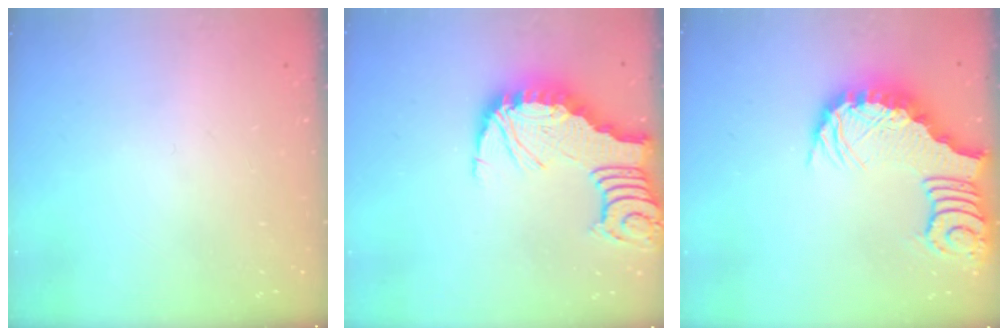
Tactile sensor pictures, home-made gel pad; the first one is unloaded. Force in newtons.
{"total": 4.2, "press": 4.2, "slide": 0.5}
{"total": 3.8, "press": 3.7, "slide": 0.7}